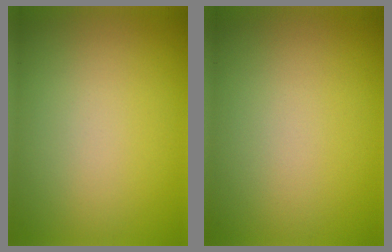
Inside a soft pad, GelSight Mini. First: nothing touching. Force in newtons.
{"total": 0.0}